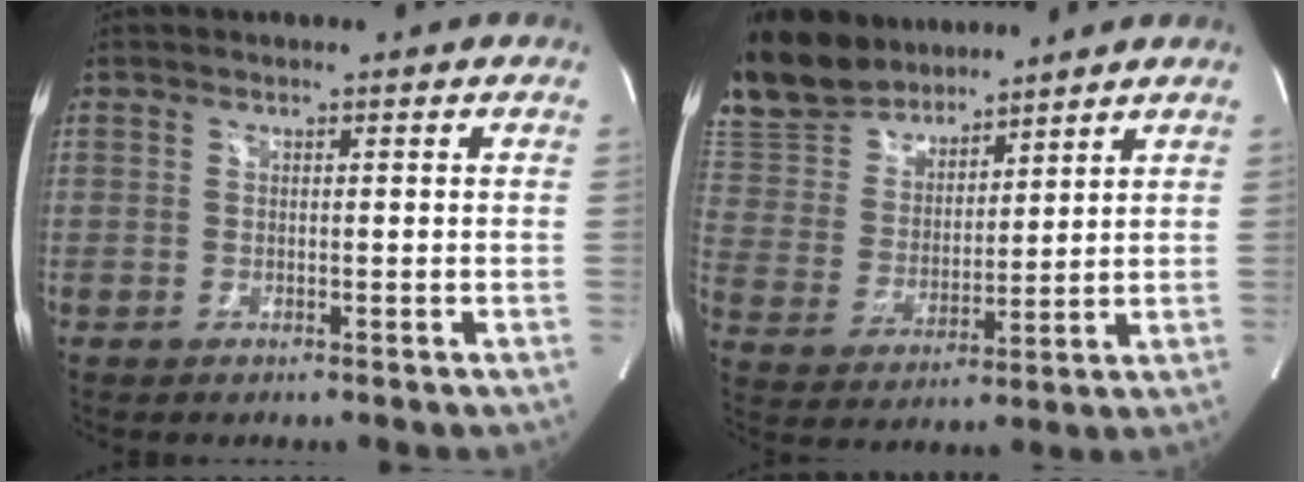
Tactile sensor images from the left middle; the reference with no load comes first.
{"total": 14.3, "force": [12.6, 5.4, 4.1], "torque": [-0.090, 0.024, 0.249]}